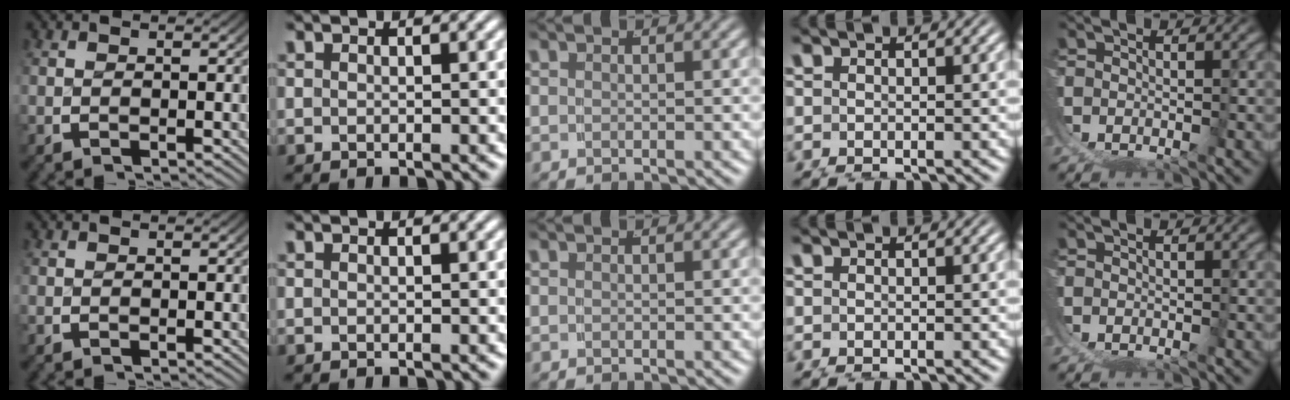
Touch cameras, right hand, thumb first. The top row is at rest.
{}